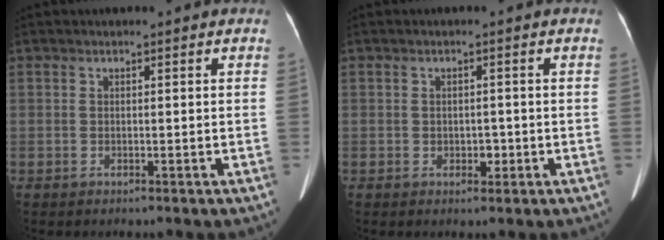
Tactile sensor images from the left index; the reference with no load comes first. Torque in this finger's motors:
{"motor_torque": [0.00, 0.00, 0.01, 0.00]}